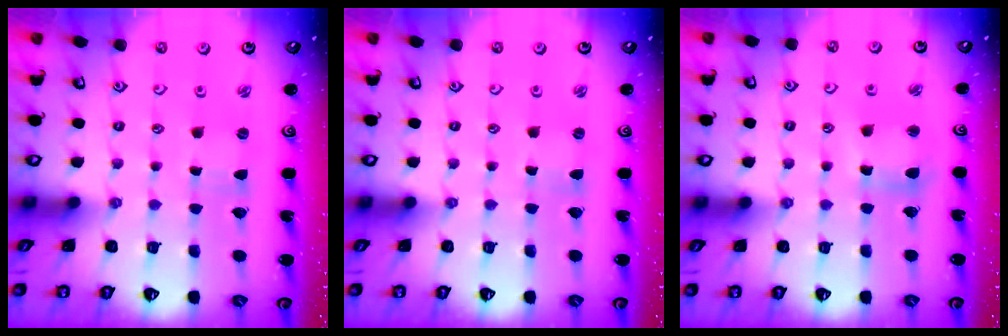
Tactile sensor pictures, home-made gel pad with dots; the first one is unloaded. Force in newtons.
{"total": 0.0}
{"total": 5.7, "press": 5.6, "slide": 0.8}